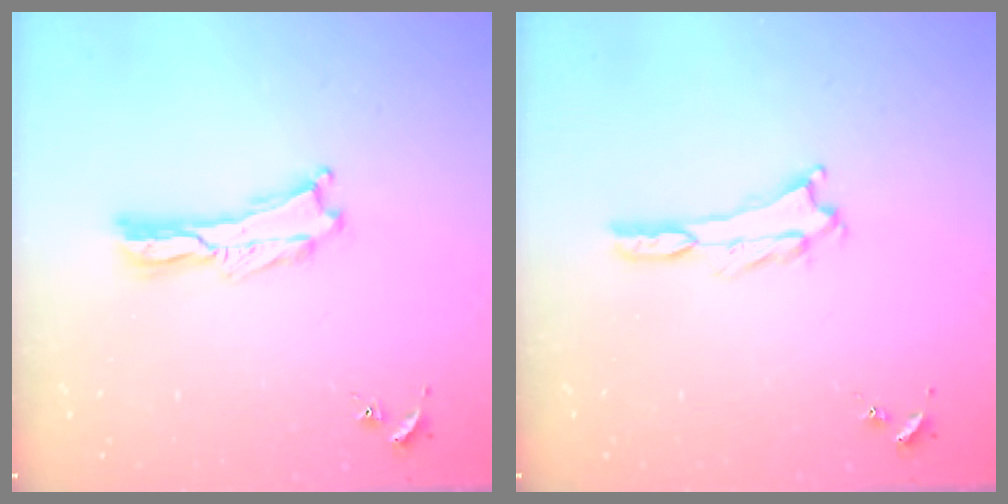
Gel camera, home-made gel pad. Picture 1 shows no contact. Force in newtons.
{"total": 1.8, "press": 1.8, "slide": 0.1}